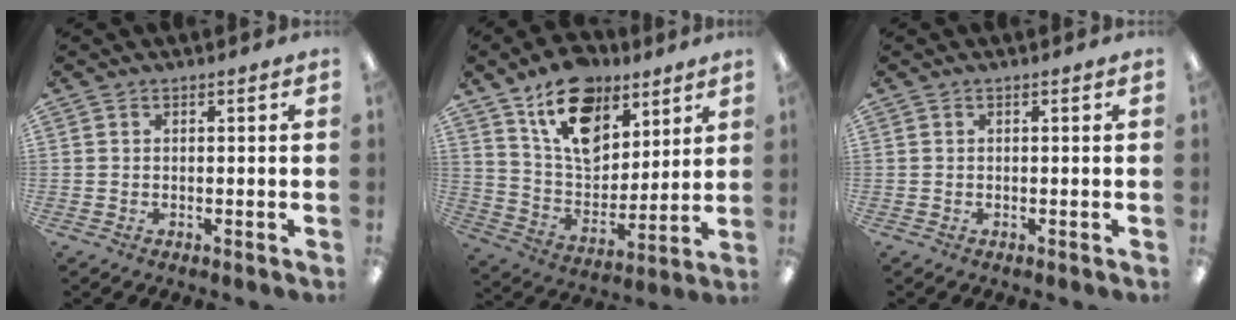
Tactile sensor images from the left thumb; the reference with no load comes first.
{"total": 17.5, "force": [10.5, 10.8, 9.0], "torque": [-0.142, -0.051, 0.192]}
{"total": 0.0}